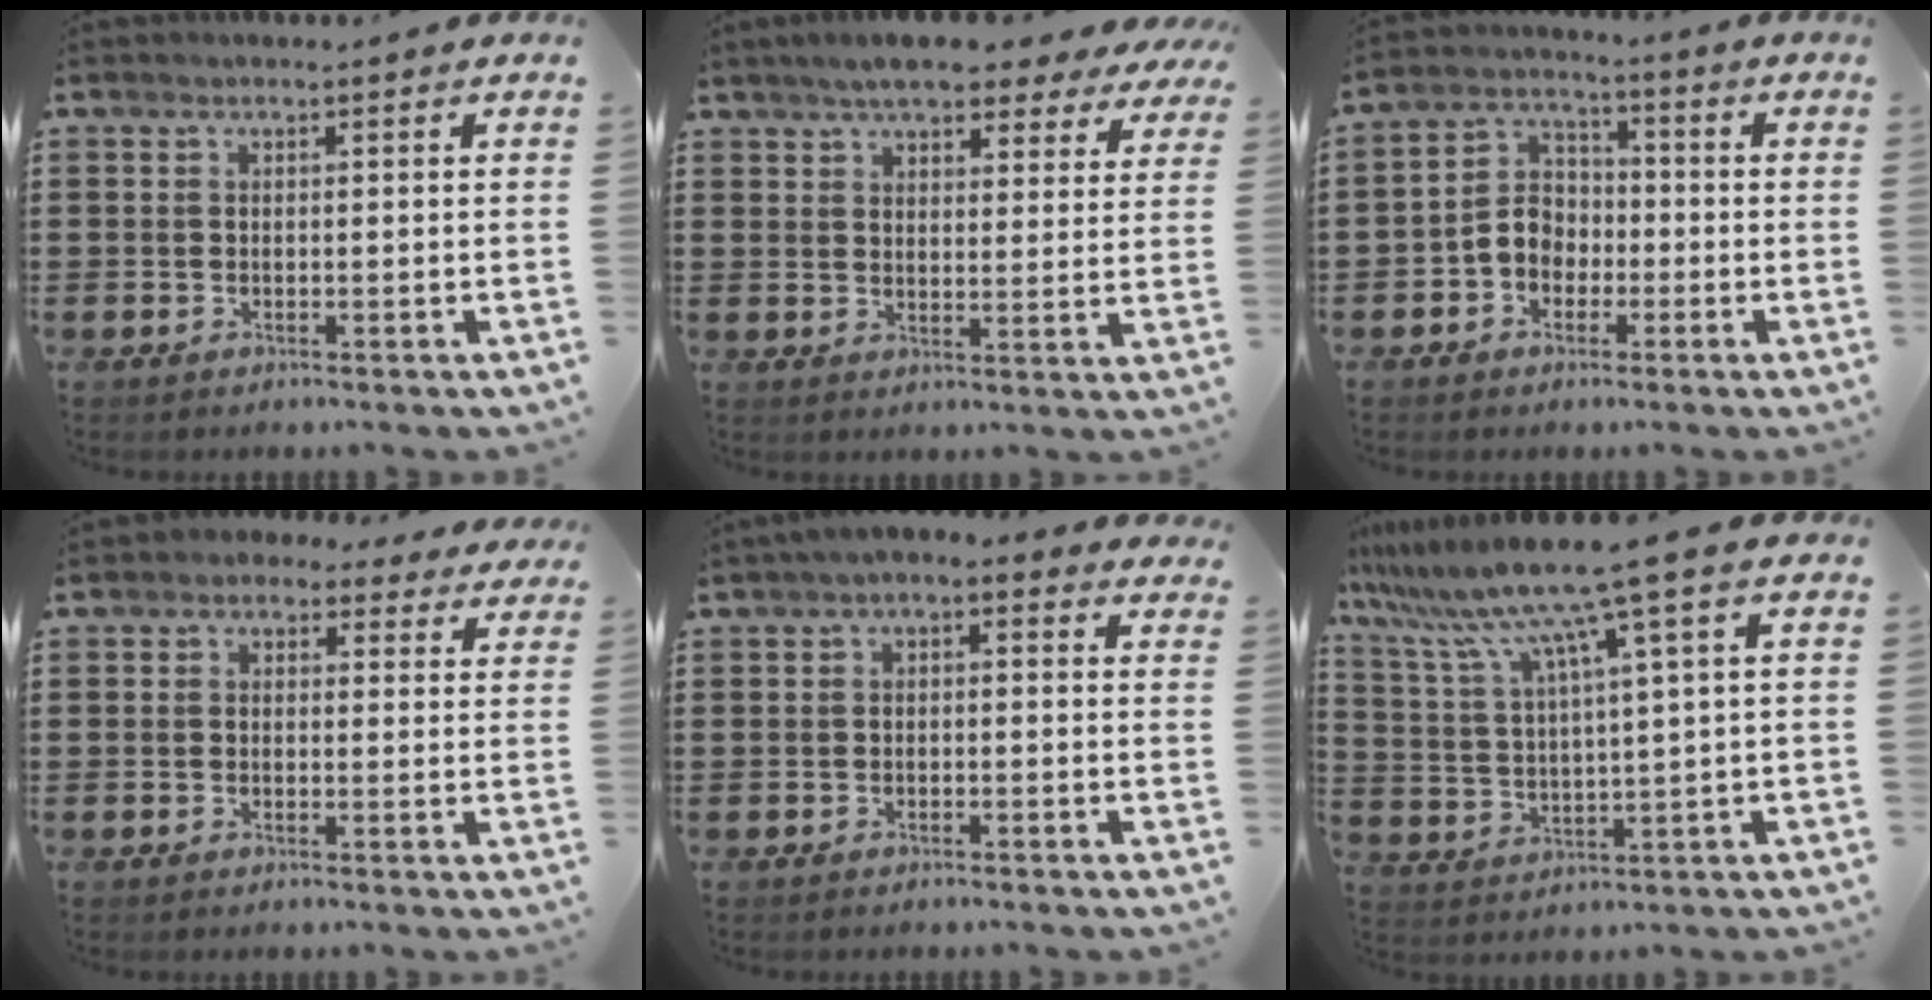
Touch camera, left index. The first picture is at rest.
{"total": 6.1, "force": [5.3, 1.3, 2.6], "torque": [-0.061, -0.009, 0.095]}
{"total": 5.2, "force": [-2.4, 4.1, 2.1], "torque": [-0.062, 0.012, -0.056]}
{"total": 2.1, "force": [1.5, 1.4, 0.5], "torque": [-0.010, 0.005, 0.024]}
{"total": 1.5, "force": [-0.8, 0.7, 1.1], "torque": [-0.022, 0.006, -0.019]}
{"total": 11.1, "force": [7.5, -0.5, 8.1], "torque": [-0.189, -0.032, 0.120]}